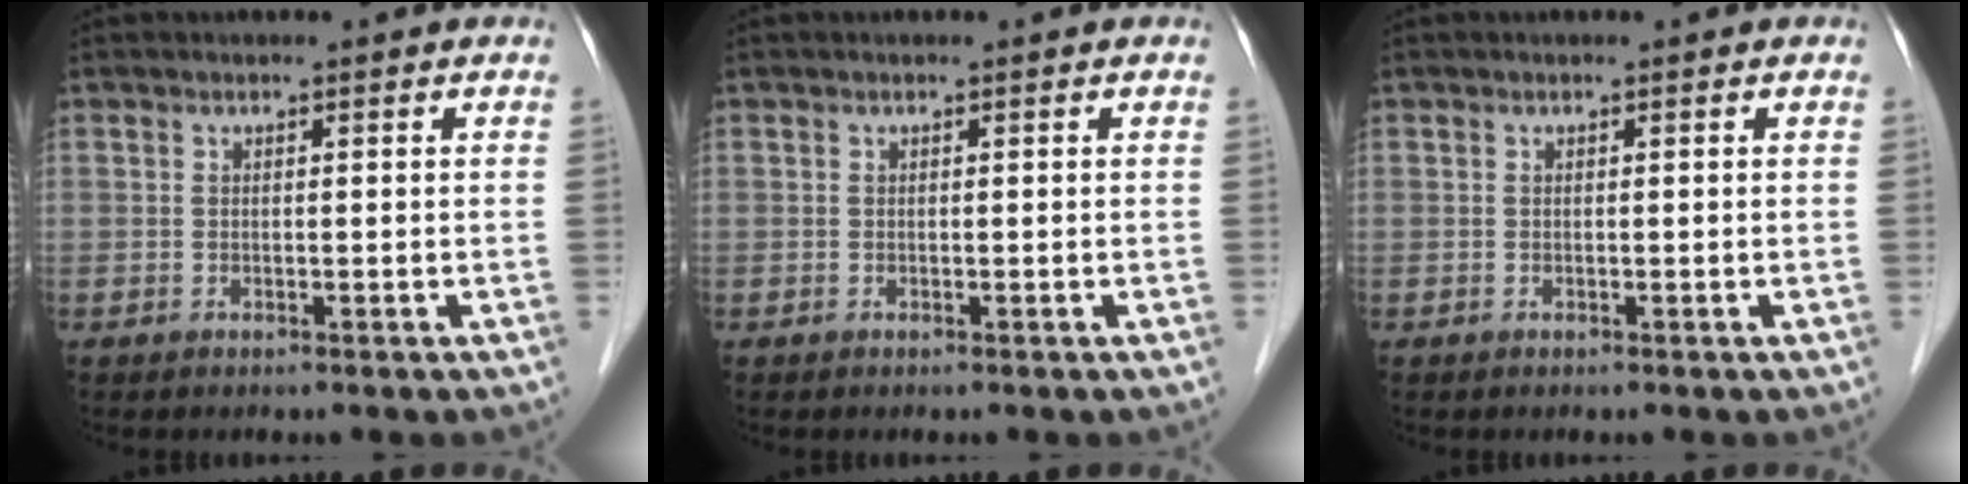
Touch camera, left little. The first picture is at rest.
{"total": 0.0}
{"total": 0.0}